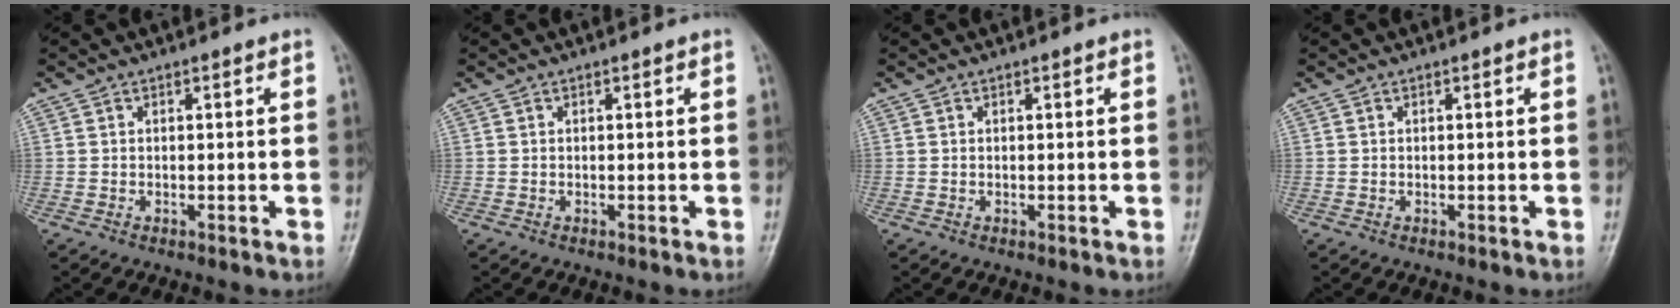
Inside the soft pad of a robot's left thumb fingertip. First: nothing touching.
{"total": 0.0}
{"total": 0.0}
{"total": 0.0}